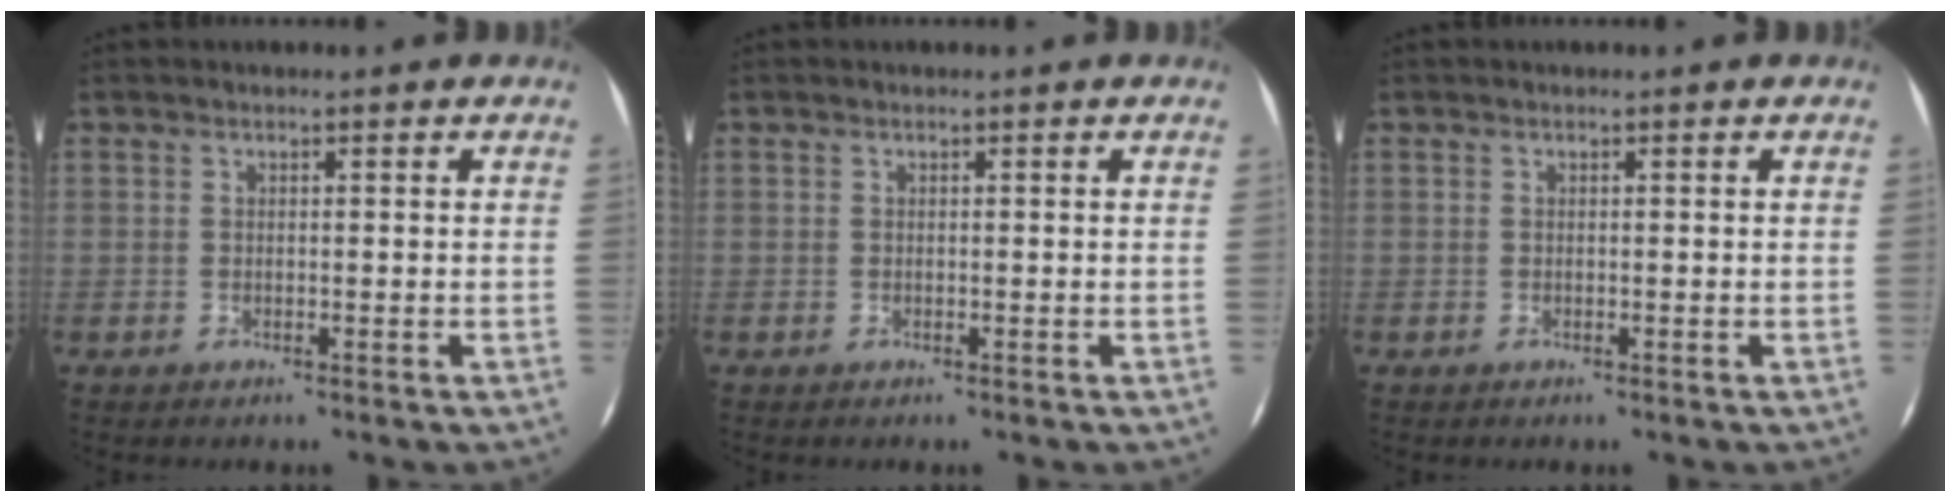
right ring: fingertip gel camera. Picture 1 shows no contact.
{"total": 0.0}
{"total": 0.0}